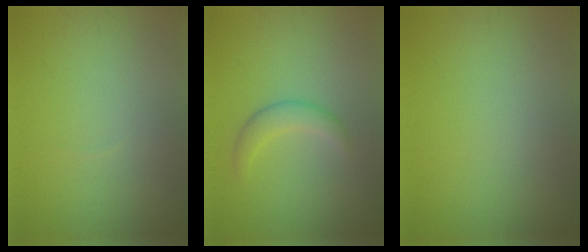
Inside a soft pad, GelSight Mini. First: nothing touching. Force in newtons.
{"total": 2.2, "press": 2.2, "slide": 0.1}
{"total": 0.0}